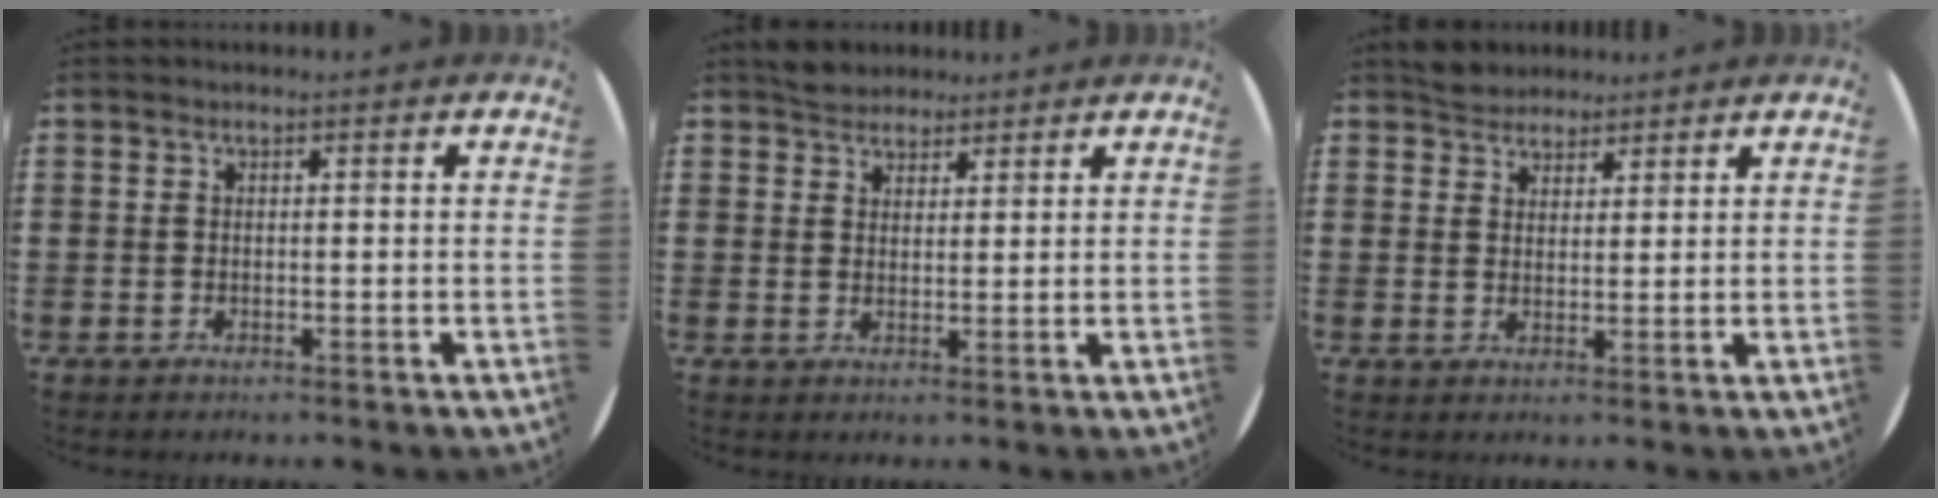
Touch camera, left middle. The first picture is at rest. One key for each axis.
{"total": 2.9, "fx": 2.7, "fy": 1.1, "fz": -0.2, "tx": 0.005, "ty": 0.003, "tz": 0.052}
{"total": 3.2, "fx": 3.0, "fy": 1.2, "fz": -0.3, "tx": -0.004, "ty": 0.002, "tz": 0.059}